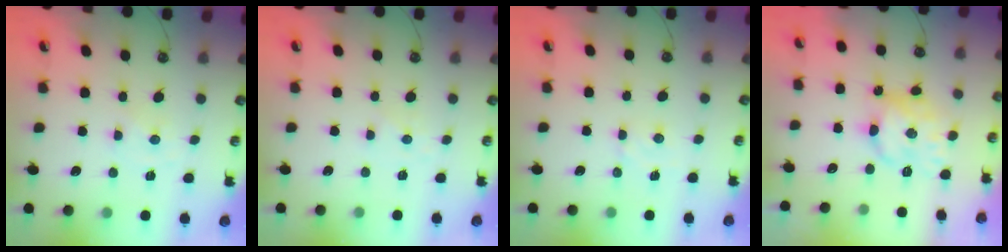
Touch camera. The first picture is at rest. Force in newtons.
{"total": 1.9, "press": 1.9, "slide": 0.5}
{"total": 3.2, "press": 3.2, "slide": 0.5}
{"total": 13.0, "press": 13.0, "slide": 0.7}